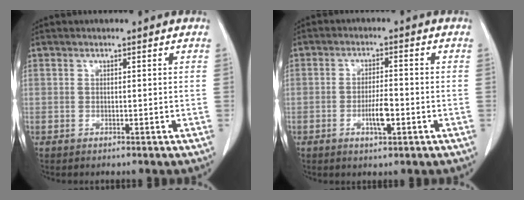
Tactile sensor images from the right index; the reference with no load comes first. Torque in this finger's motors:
{"motor_torque": [0.64, -0.19, 0.09, 0.03]}